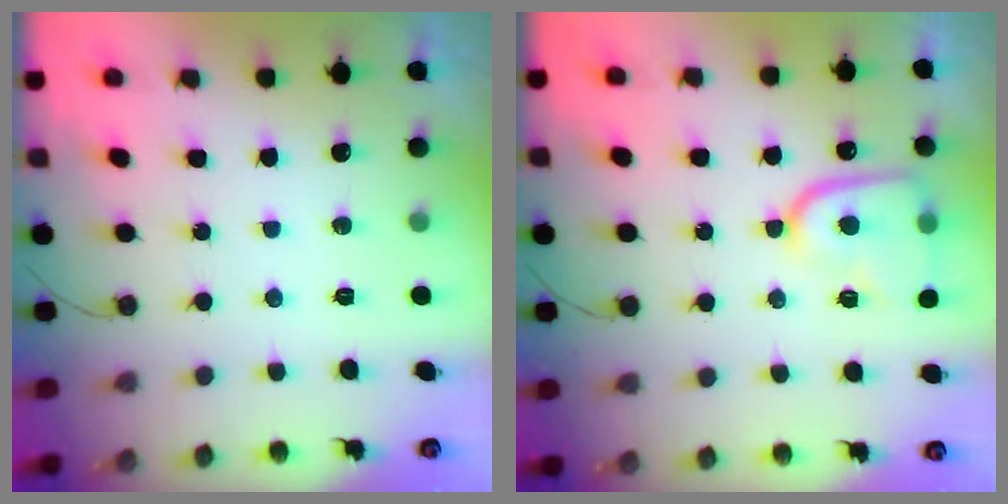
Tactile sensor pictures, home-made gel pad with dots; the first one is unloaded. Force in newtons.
{"total": 13.5, "press": 13.5, "slide": 1.3}